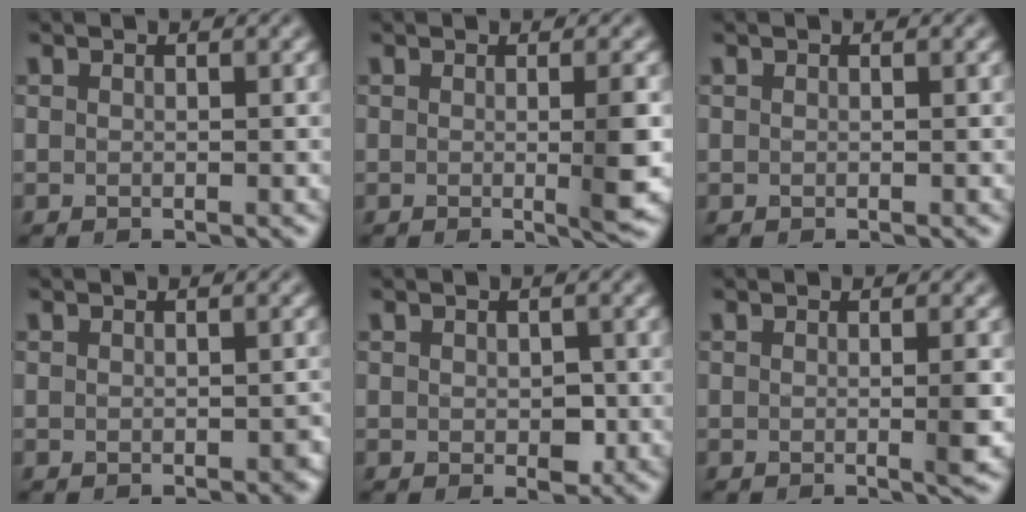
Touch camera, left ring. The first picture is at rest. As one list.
[{"total": 3.1, "force": [-0.2, 0.5, 3.1], "torque": [-0.040, -0.007, -0.005]}, {"total": 0.0}, {"total": 0.9, "force": [-0.2, 0.5, 0.7], "torque": [-0.010, -0.003, 0.000]}, {"total": 1.7, "force": [-0.2, 1.0, 1.3], "torque": [-0.018, -0.006, 0.000]}, {"total": 1.8, "force": [-0.1, 0.2, 1.8], "torque": [-0.026, -0.005, -0.007]}]